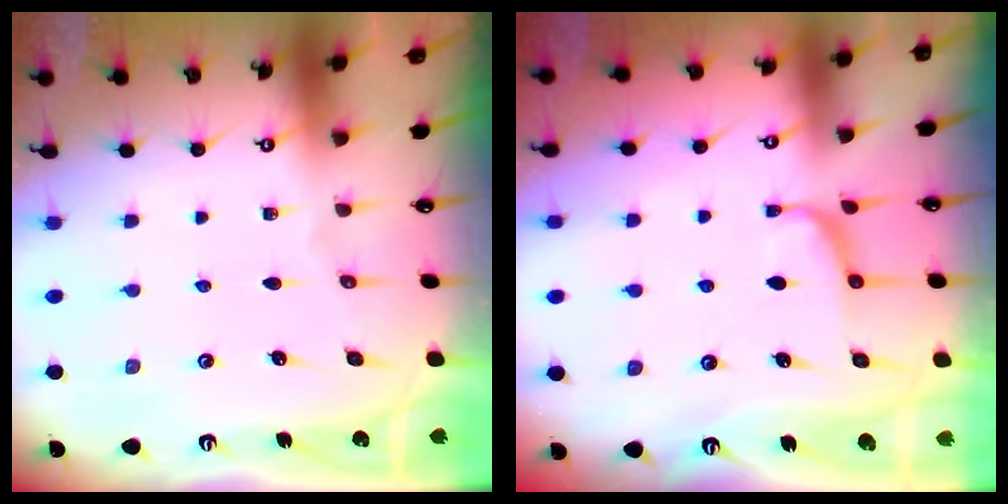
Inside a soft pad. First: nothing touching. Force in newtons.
{"total": 1.7, "press": 1.5, "slide": 0.9}